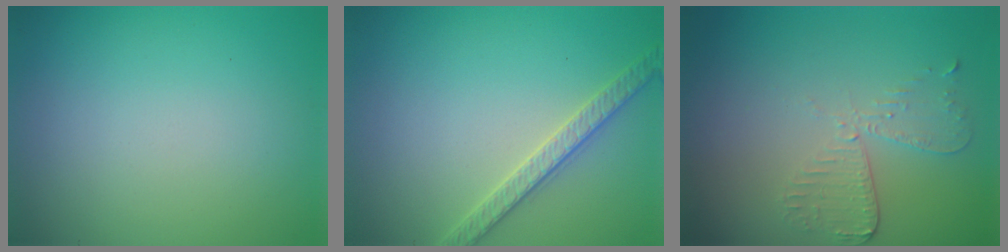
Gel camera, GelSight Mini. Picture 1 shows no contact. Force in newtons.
{"total": 2.6, "press": 2.5, "slide": 0.5}
{"total": 2.7, "press": 2.4, "slide": 1.2}